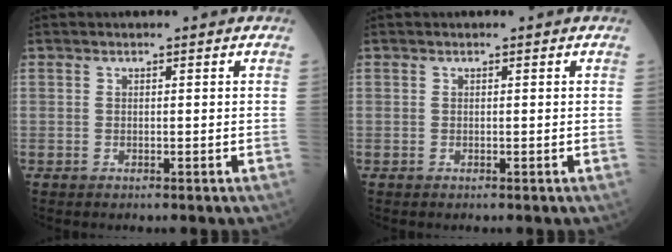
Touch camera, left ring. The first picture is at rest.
{"total": 0.0}